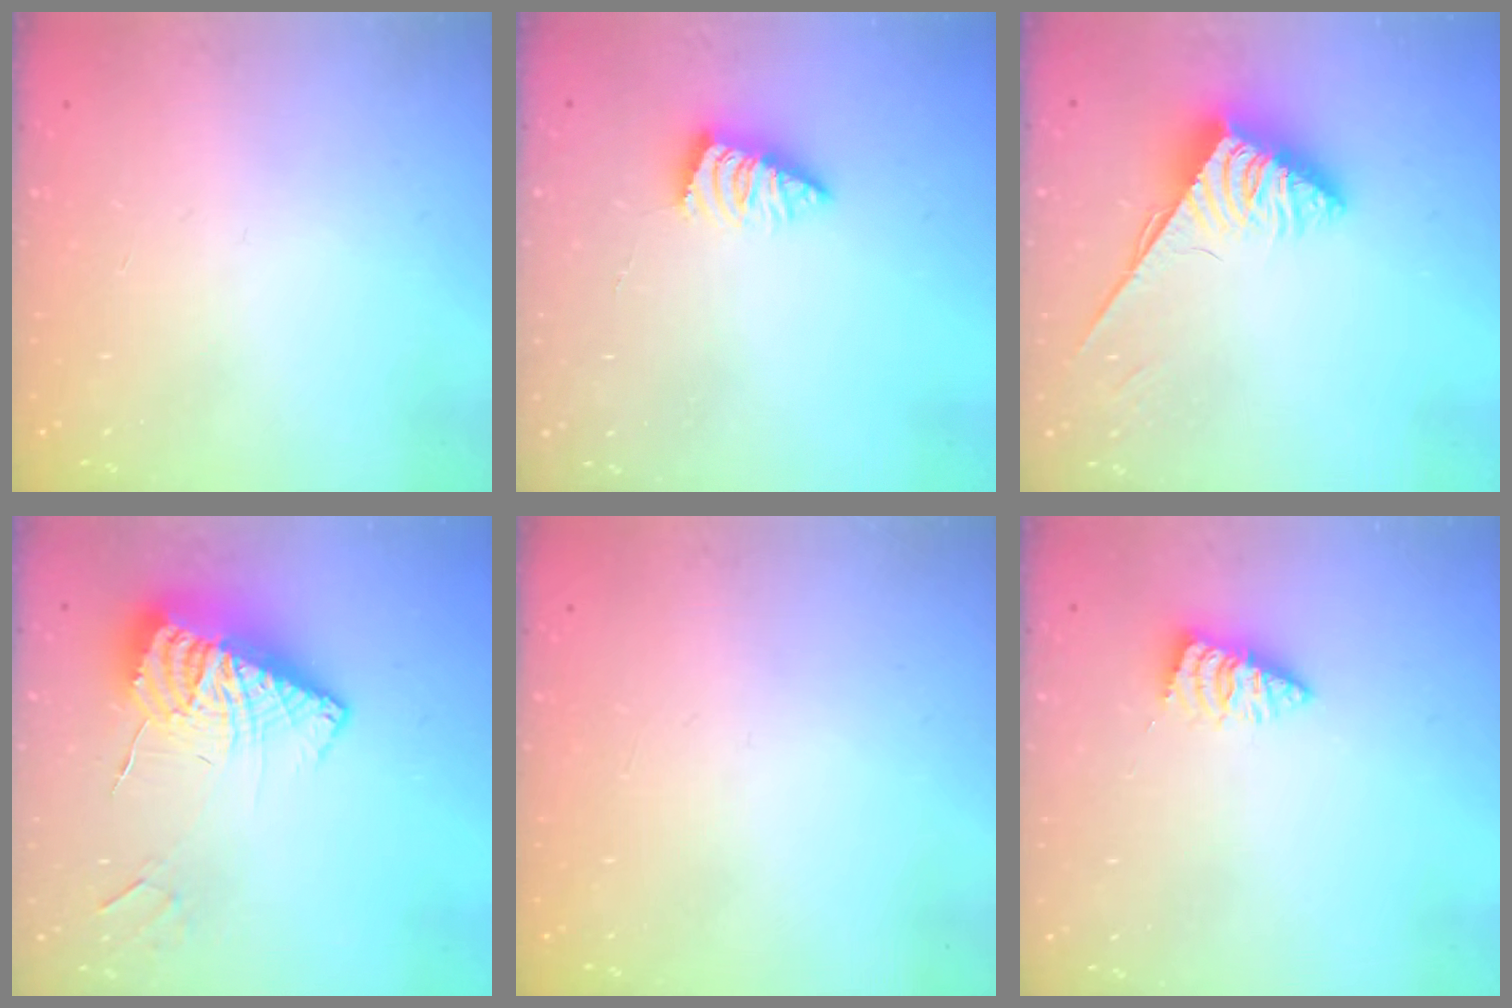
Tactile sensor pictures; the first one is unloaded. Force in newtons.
{"total": 3.5, "press": 3.5, "slide": 0.5}
{"total": 3.8, "press": 3.8, "slide": 0.5}
{"total": 14.5, "press": 14.4, "slide": 1.8}
{"total": 0.0}
{"total": 2.3, "press": 2.3, "slide": 0.1}